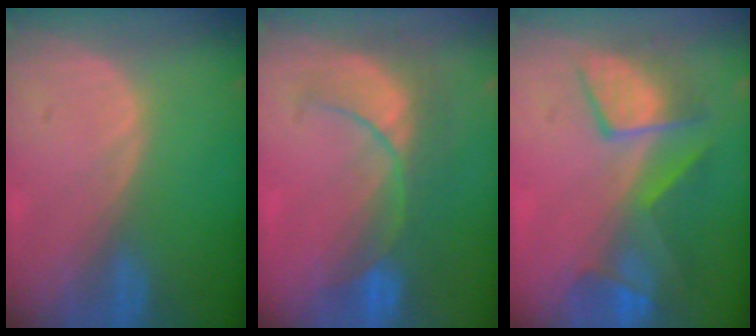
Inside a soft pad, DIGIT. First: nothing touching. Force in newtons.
{"total": 8.5, "press": 8.2, "slide": 2.0}
{"total": 8.0, "press": 7.9, "slide": 1.6}